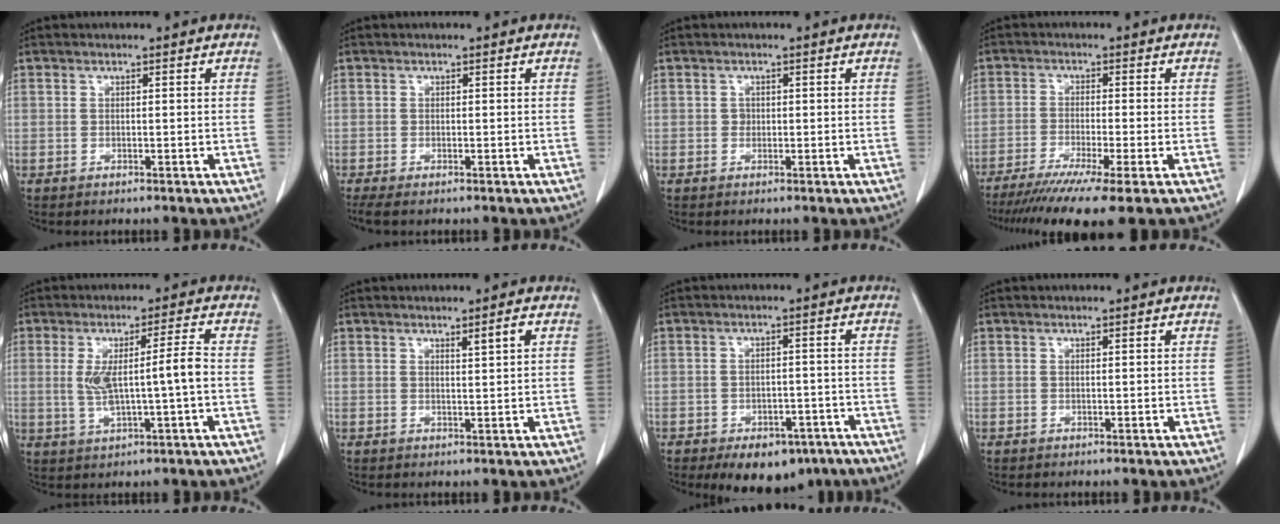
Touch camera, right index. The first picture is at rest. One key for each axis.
{"total": 2.9, "fx": -2.2, "fy": 0.6, "fz": 1.8, "tx": -0.031, "ty": -0.010, "tz": -0.035}
{"total": 0.8, "fx": 0.0, "fy": 0.8, "fz": 0.3, "tx": 0.000, "ty": 0.003, "tz": 0.000}
{"total": 11.7, "fx": -8.8, "fy": -0.8, "fz": 7.7, "tx": -0.117, "ty": -0.034, "tz": -0.138}
{"total": 7.2, "fx": -0.2, "fy": 0.2, "fz": 7.2, "tx": -0.138, "ty": 0.007, "tz": 0.004}
{"total": 1.8, "fx": 1.0, "fy": -0.2, "fz": 1.5, "tx": -0.026, "ty": -0.004, "tz": 0.018}
{"total": 9.1, "fx": -6.3, "fy": 4.9, "fz": 4.3, "tx": -0.043, "ty": 0.007, "tz": -0.084}
{"total": 0.0}